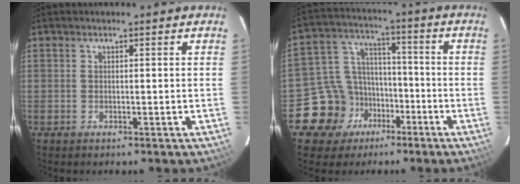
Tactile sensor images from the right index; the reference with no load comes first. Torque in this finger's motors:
{"motor_torque": [-0.09, -0.22, -1.05, -0.21]}